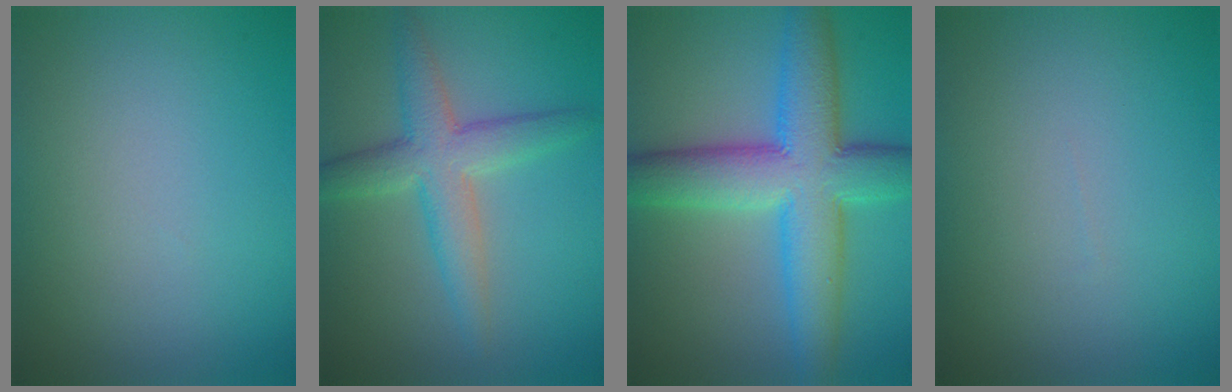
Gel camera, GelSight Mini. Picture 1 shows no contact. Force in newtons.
{"total": 4.7, "press": 4.7, "slide": 0.1}
{"total": 9.8, "press": 9.8, "slide": 0.1}
{"total": 0.0}